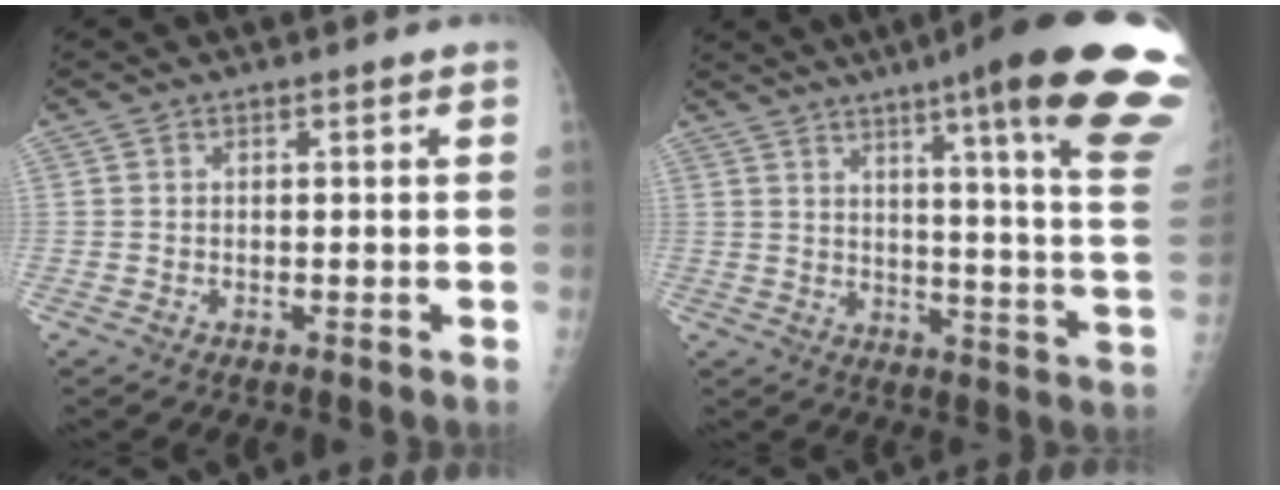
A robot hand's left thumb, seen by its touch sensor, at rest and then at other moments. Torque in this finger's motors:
{"motor_torque": [3.46, 1.55, 1.64, -1.13, 0.45]}